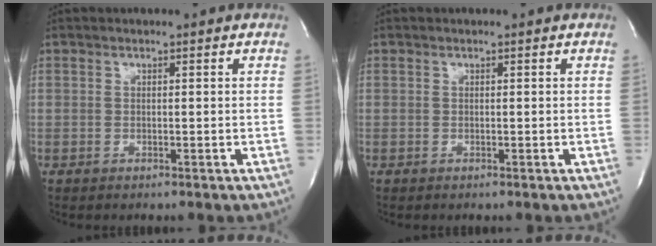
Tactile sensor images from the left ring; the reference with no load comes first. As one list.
[{"total": 0.0}]